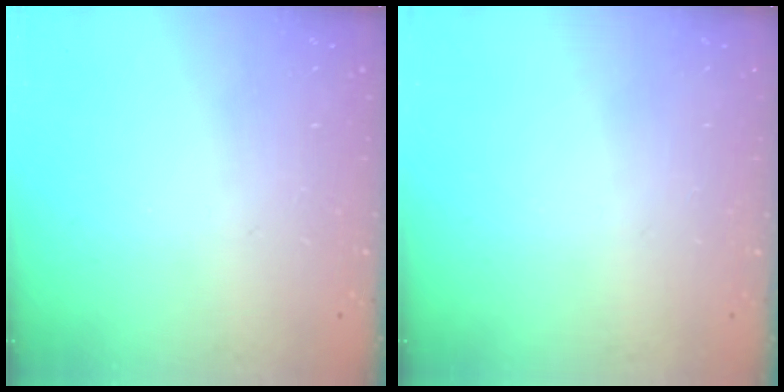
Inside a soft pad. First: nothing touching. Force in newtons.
{"total": 0.0}